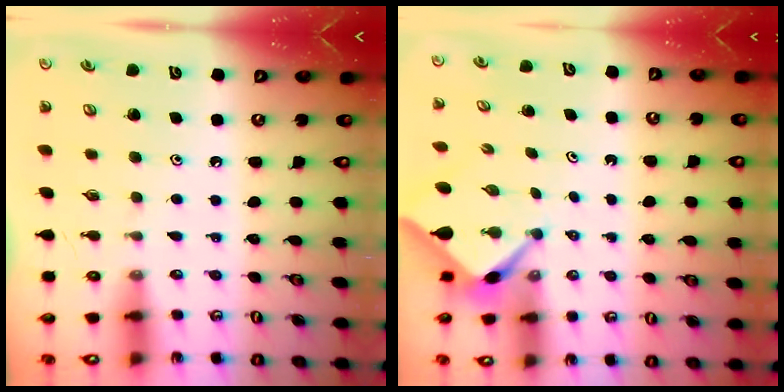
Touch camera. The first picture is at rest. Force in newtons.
{"total": 2.4, "press": 2.3, "slide": 0.3}